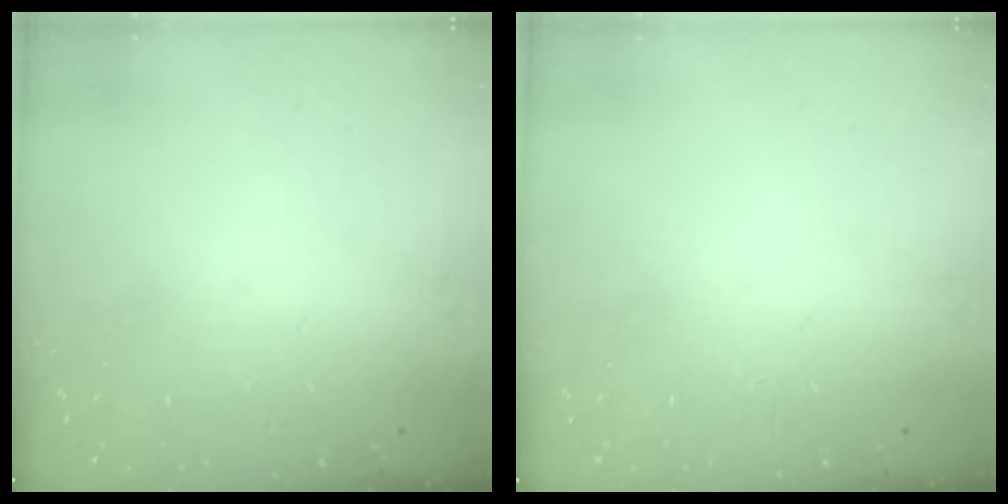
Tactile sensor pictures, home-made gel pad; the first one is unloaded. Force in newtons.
{"total": 0.0}